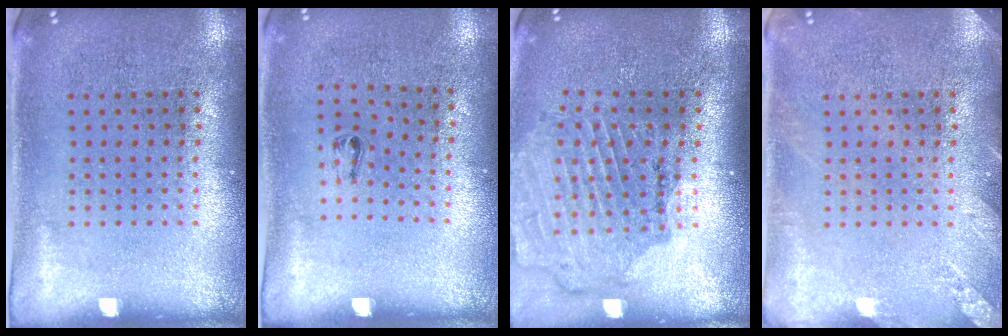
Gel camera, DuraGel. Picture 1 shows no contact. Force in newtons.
{"total": 0.5, "press": 0.3, "slide": 0.5}
{"total": 1.6, "press": 1.6, "slide": 0.2}
{"total": 1.9, "press": 1.8, "slide": 0.2}